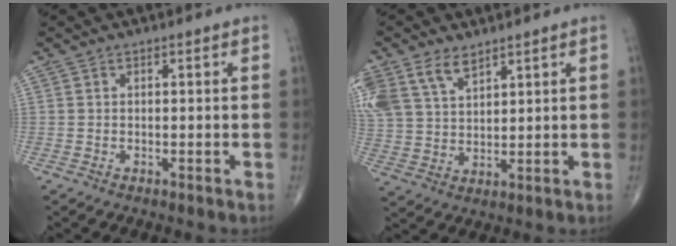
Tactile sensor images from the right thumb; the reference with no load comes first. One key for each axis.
{"total": 12.6, "fx": 7.4, "fy": 7.4, "fz": 7.0, "tx": -0.158, "ty": -0.005, "tz": 0.154}